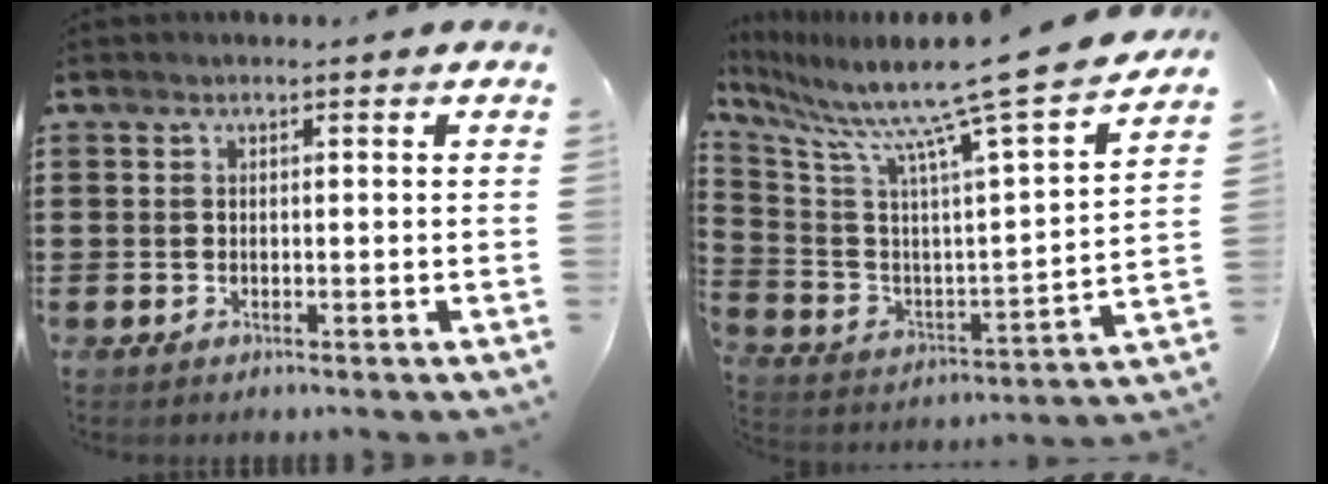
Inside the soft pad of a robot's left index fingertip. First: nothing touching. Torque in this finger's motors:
{"motor_torque": [1.83, -0.31, 0.99, 0.21]}